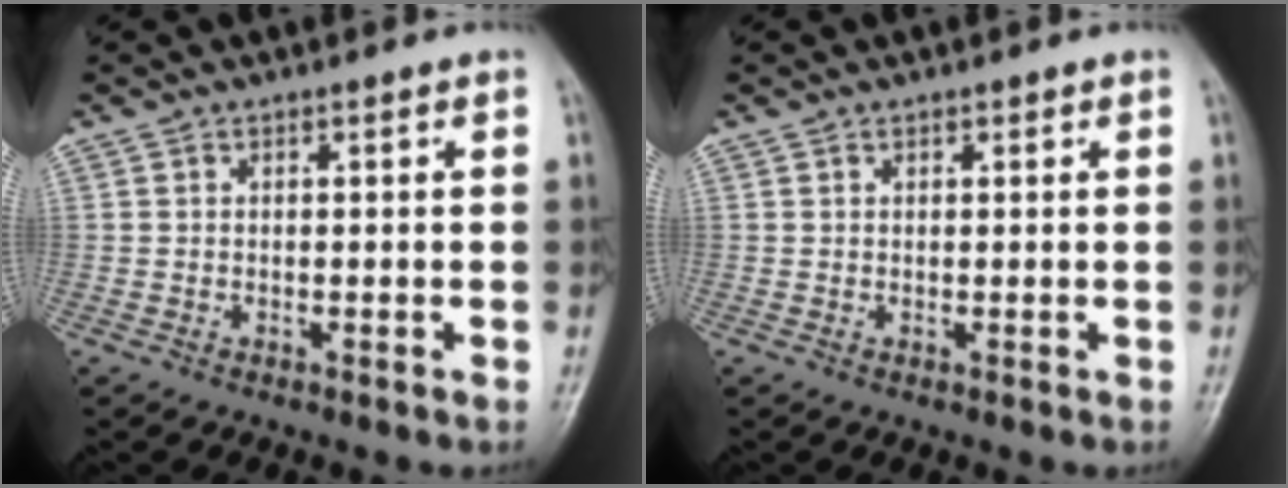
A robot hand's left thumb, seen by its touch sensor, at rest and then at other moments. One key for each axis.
{"total": 0.5, "fx": 0.4, "fy": 0.3, "fz": 0.2, "tx": -0.001, "ty": -0.003, "tz": 0.005}